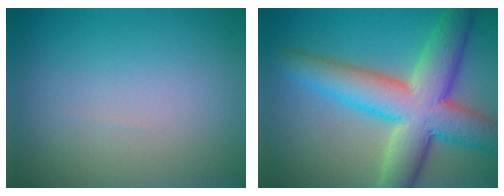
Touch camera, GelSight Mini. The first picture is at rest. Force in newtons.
{"total": 10.0, "press": 10.0, "slide": 0.6}